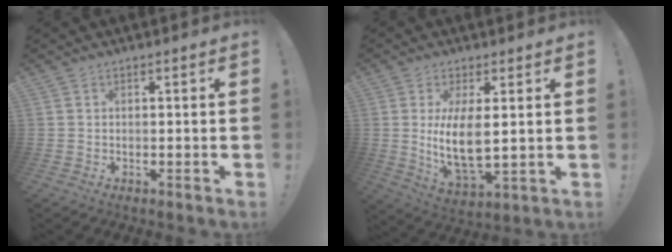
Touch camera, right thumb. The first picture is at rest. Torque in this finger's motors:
{"motor_torque": [0.33, 0.42, 1.21, 0.00, 0.53]}